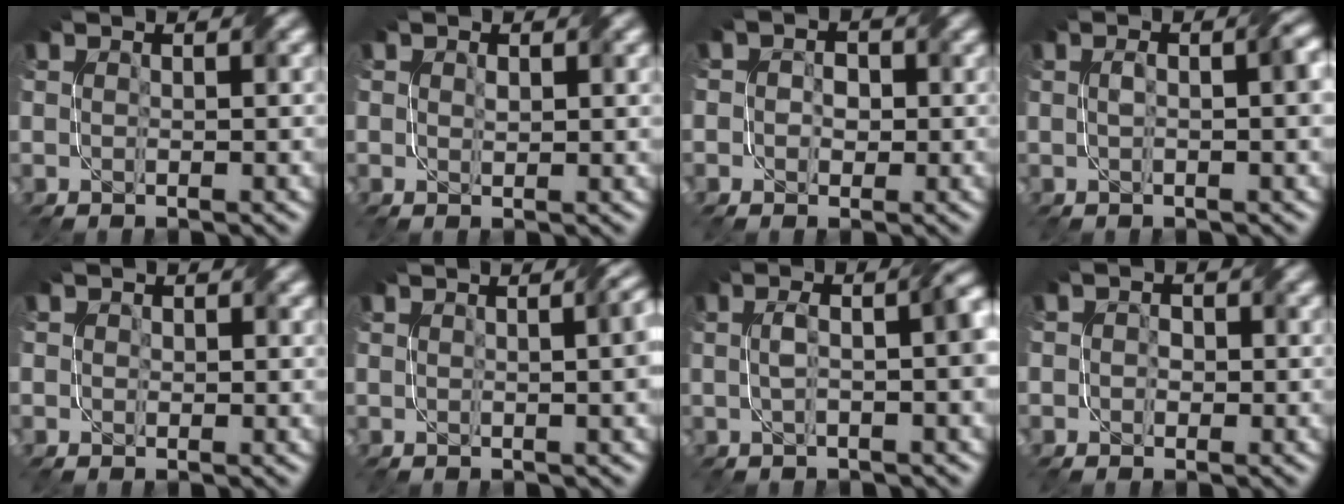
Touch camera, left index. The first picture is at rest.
{"total": 1.2, "force": [0.4, 0.8, 0.8], "torque": [-0.010, -0.005, 0.012]}
{"total": 3.4, "force": [0.8, 3.0, 1.5], "torque": [-0.004, 0.009, -0.015]}
{"total": 2.8, "force": [0.1, 0.8, 2.7], "torque": [-0.046, 0.006, 0.003]}
{"total": 1.2, "force": [0.5, 1.0, 0.3], "torque": [-0.004, -0.003, 0.002]}
{"total": 4.2, "force": [0.5, 1.6, 3.8], "torque": [-0.022, 0.016, 0.005]}
{"total": 5.1, "force": [0.1, 1.9, 4.8], "torque": [-0.070, 0.009, 0.002]}
{"total": 1.7, "force": [0.2, 1.6, 0.6], "torque": [0.001, 0.000, -0.009]}